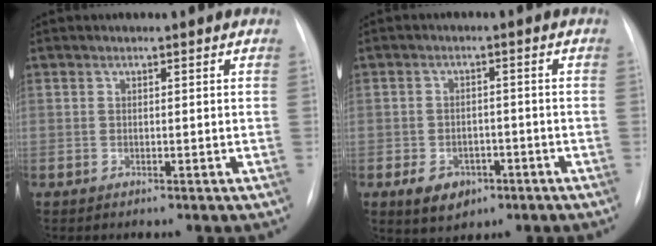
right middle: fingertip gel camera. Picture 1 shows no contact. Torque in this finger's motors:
{"motor_torque": [0.70, -0.67, 0.22, 0.04]}